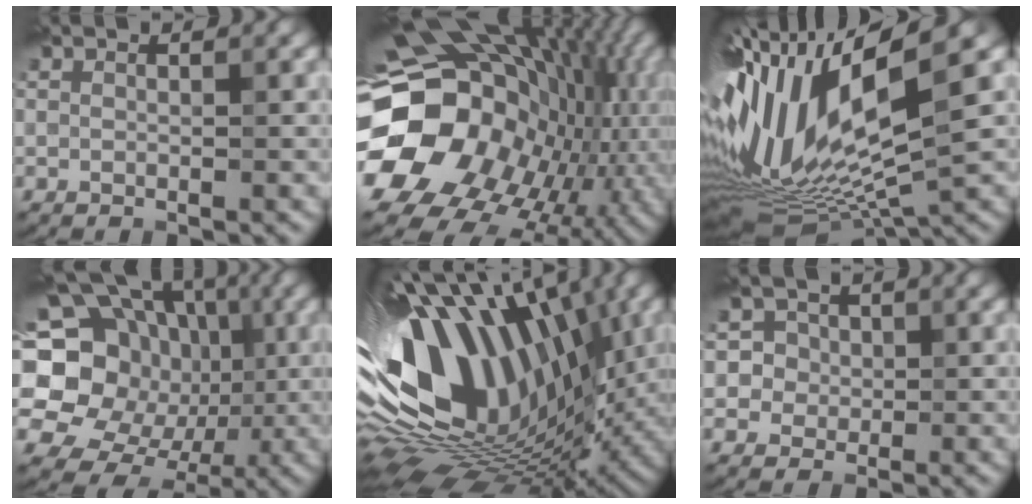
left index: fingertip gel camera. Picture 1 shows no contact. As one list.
[{"total": 20.6, "force": [0.3, 15.9, 13.0], "torque": [-0.251, -0.022, 0.031]}, {"total": 15.8, "force": [1.4, 4.6, 15.0], "torque": [-0.307, -0.014, 0.041]}, {"total": 17.8, "force": [-0.2, 15.8, 8.2], "torque": [-0.172, 0.021, -0.023]}, {"total": 16.9, "force": [1.3, 9.6, 13.8], "torque": [-0.244, 0.016, 0.011]}, {"total": 4.4, "force": [1.3, 4.0, 1.3], "torque": [-0.005, 0.020, 0.011]}]